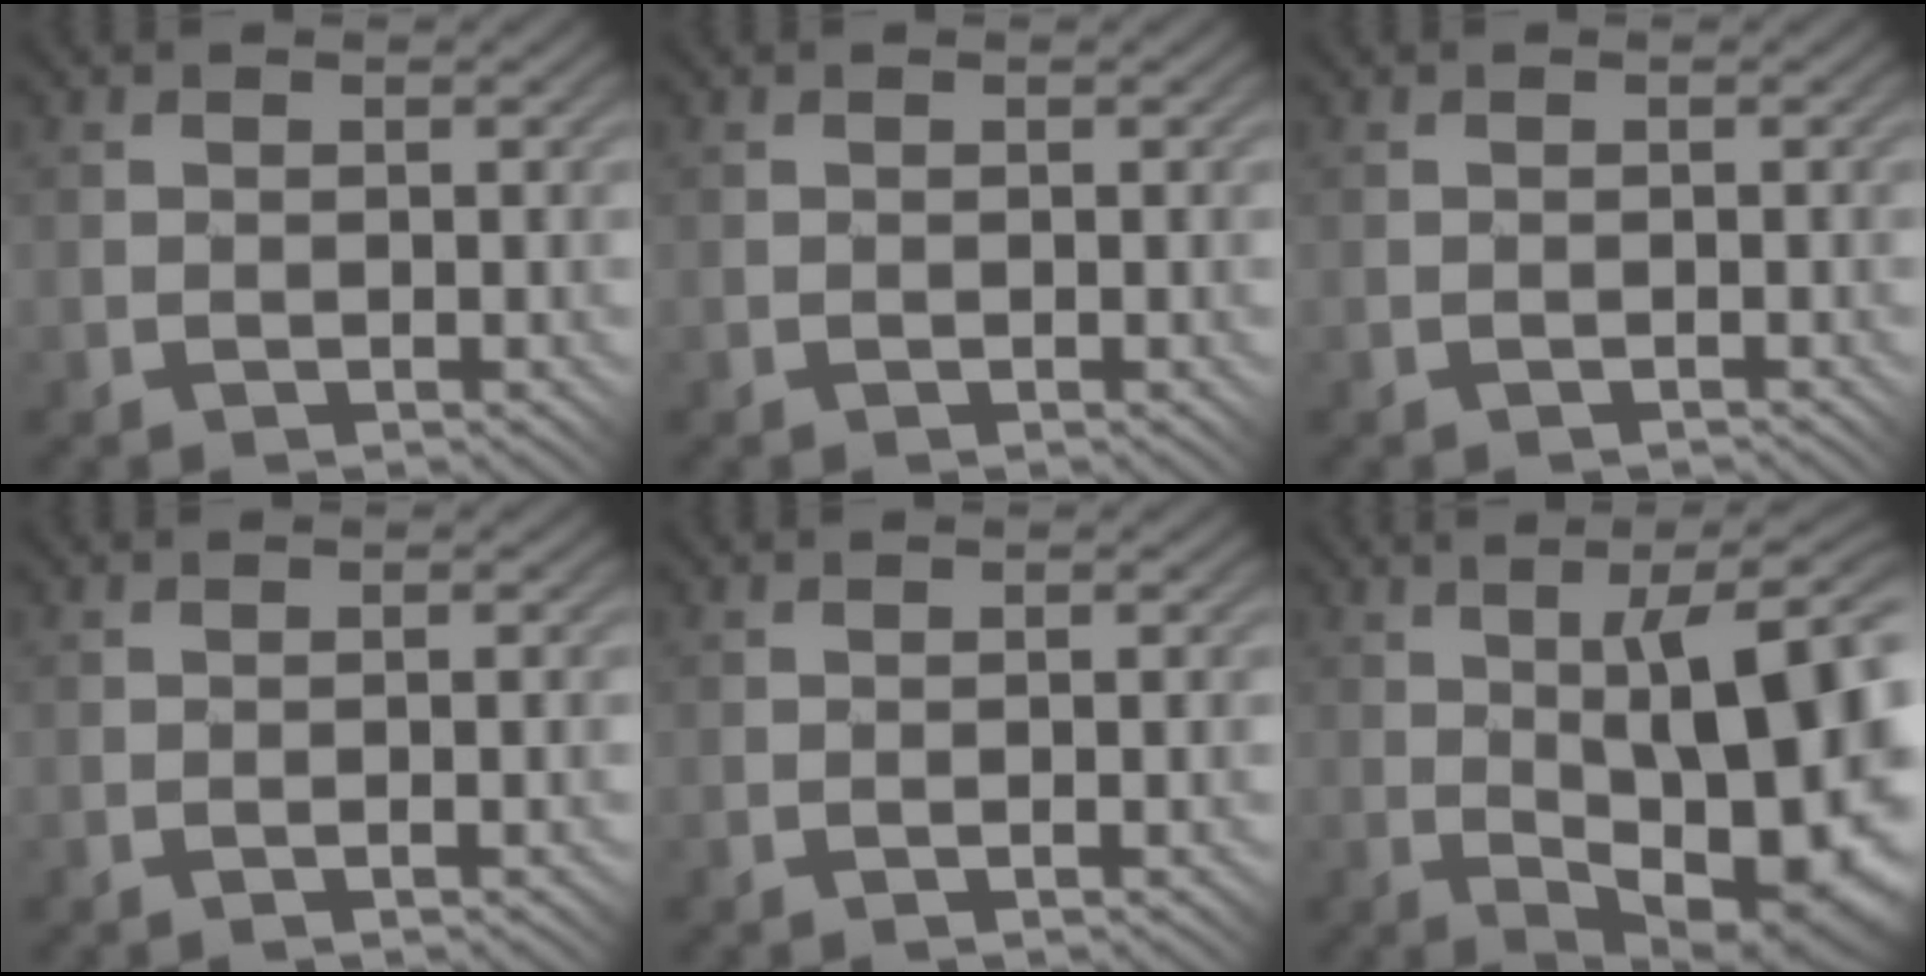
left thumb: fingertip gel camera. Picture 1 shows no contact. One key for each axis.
{"total": 0.0}
{"total": 0.5, "fx": -0.2, "fy": -0.3, "fz": -0.4, "tx": 0.007, "ty": 0.004, "tz": -0.006}
{"total": 1.9, "fx": -0.9, "fy": 0.5, "fz": 1.5, "tx": -0.014, "ty": 0.010, "tz": -0.008}
{"total": 1.5, "fx": -0.8, "fy": 0.5, "fz": 1.2, "tx": -0.012, "ty": 0.008, "tz": -0.007}
{"total": 16.9, "fx": 1.6, "fy": 5.4, "fz": 15.9, "tx": -0.199, "ty": 0.030, "tz": 0.023}